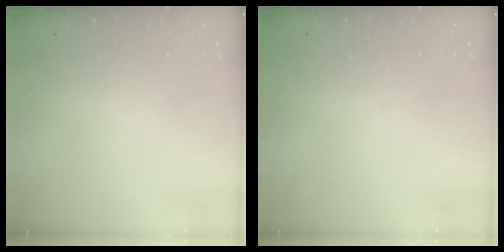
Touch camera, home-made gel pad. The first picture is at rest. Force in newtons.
{"total": 0.0}